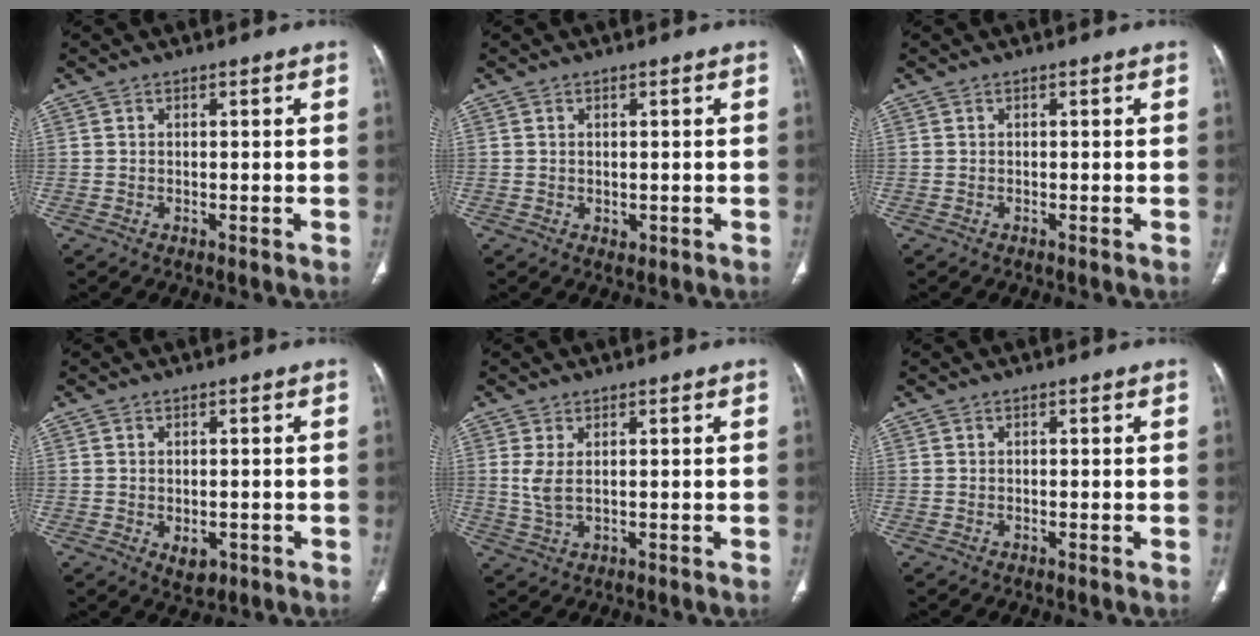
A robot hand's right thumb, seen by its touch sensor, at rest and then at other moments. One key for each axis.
{"total": 1.2, "fx": 0.0, "fy": 0.9, "fz": 0.7, "tx": -0.012, "ty": -0.003, "tz": 0.006}
{"total": 0.0}
{"total": 3.4, "fx": -1.0, "fy": 2.3, "fz": 2.3, "tx": -0.026, "ty": 0.001, "tz": -0.003}
{"total": 3.4, "fx": 0.8, "fy": 1.4, "fz": 3.0, "tx": -0.074, "ty": -0.006, "tz": 0.024}
{"total": 0.0}